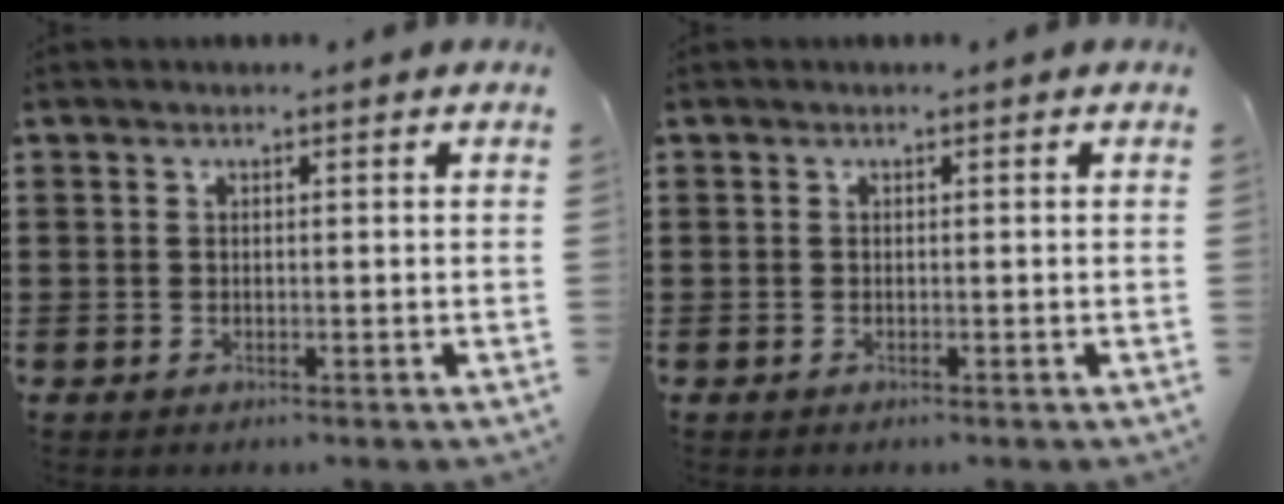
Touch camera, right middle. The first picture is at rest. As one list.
[{"total": 0.0}]